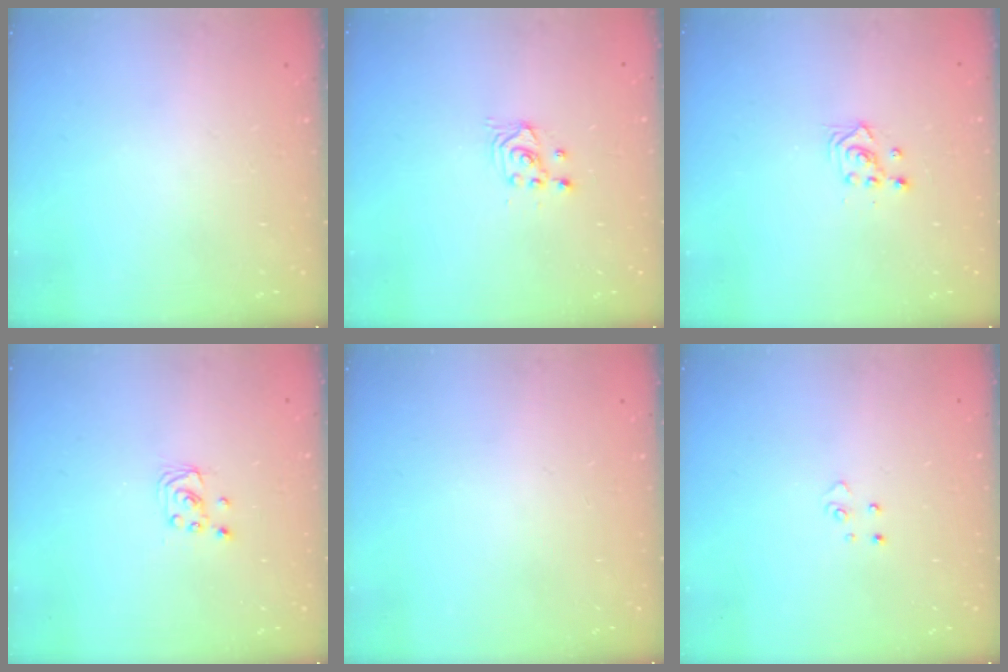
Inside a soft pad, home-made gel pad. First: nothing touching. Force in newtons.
{"total": 2.4, "press": 2.3, "slide": 0.2}
{"total": 2.3, "press": 2.3, "slide": 0.3}
{"total": 1.9, "press": 1.9, "slide": 0.1}
{"total": 0.0}
{"total": 3.8, "press": 3.8, "slide": 0.4}